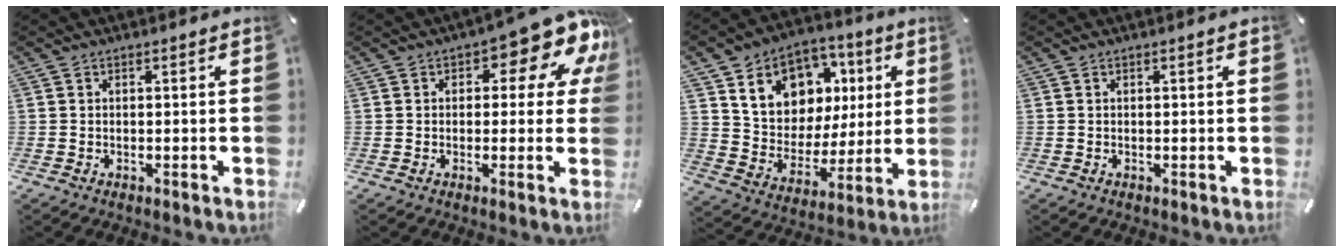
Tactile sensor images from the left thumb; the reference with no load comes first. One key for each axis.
{"total": 11.9, "fx": 6.2, "fy": 5.0, "fz": 8.9, "tx": -0.106, "ty": -0.042, "tz": 0.102}
{"total": 14.1, "fx": 6.3, "fy": 11.6, "fz": 4.7, "tx": -0.080, "ty": -0.039, "tz": 0.123}
{"total": 0.6, "fx": 0.1, "fy": 0.0, "fz": 0.6, "tx": -0.008, "ty": 0.001, "tz": 0.001}